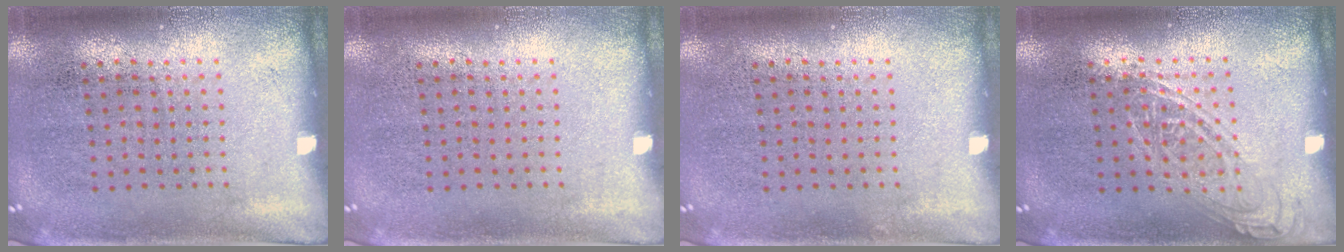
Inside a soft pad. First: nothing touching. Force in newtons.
{"total": 0.0}
{"total": 0.0}
{"total": 1.1, "press": 1.1, "slide": 0.1}